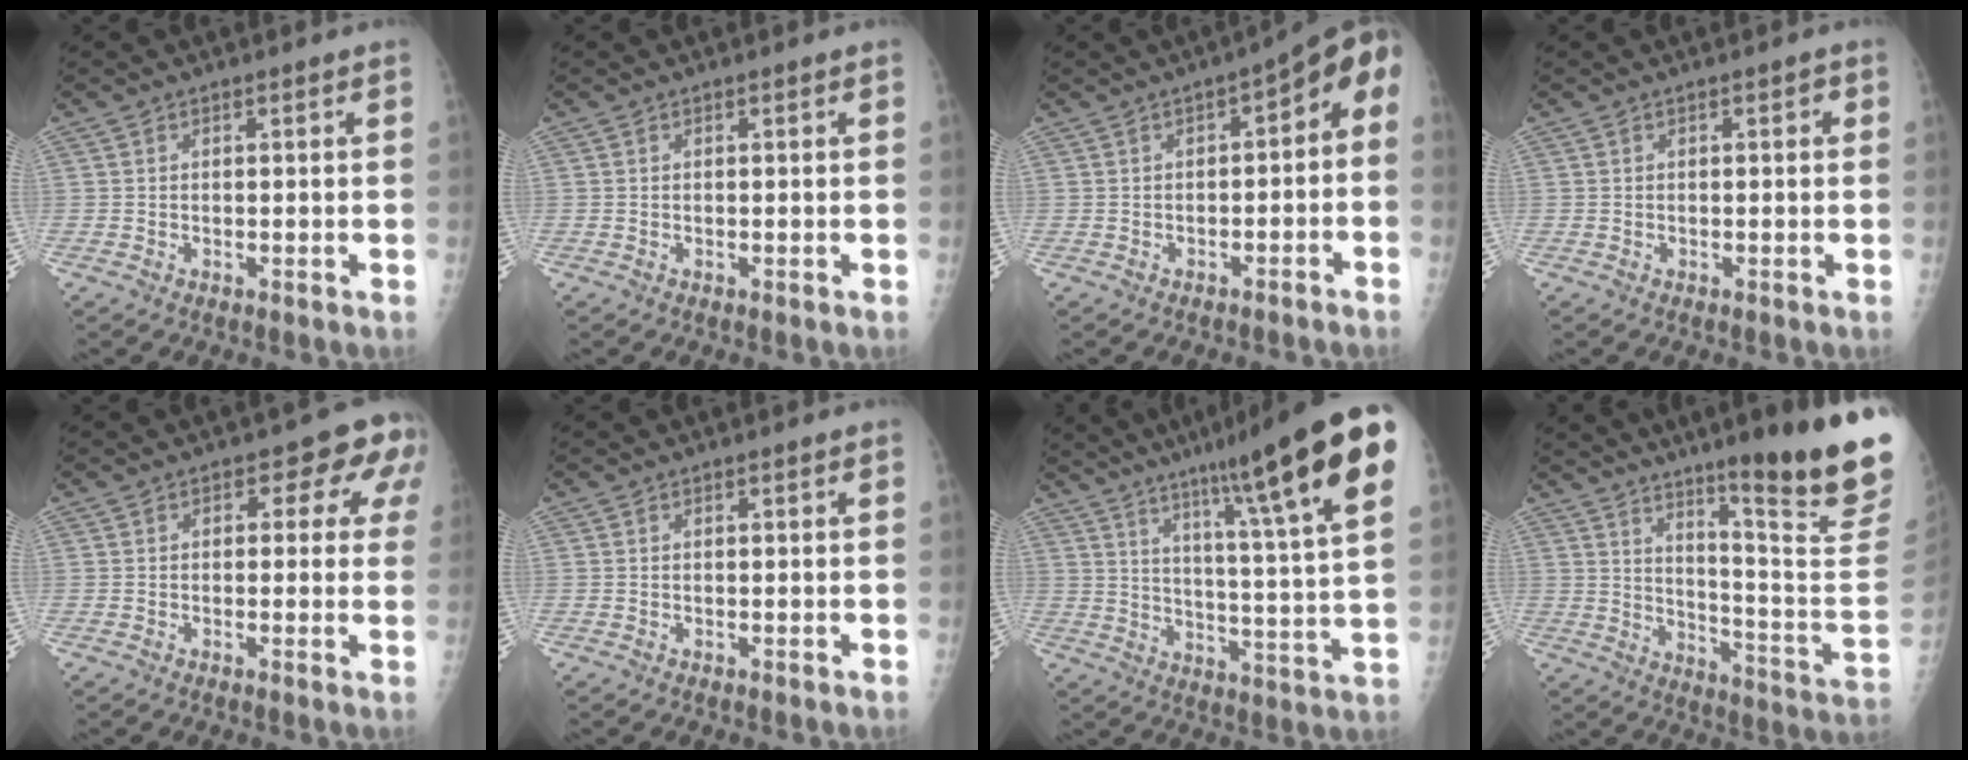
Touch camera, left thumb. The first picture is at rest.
{"total": 0.0}
{"total": 8.2, "force": [-1.3, 4.3, 6.9], "torque": [-0.060, 0.046, -0.025]}
{"total": 0.8, "force": [0.3, 0.4, 0.7], "torque": [-0.005, 0.002, 0.001]}
{"total": 6.7, "force": [2.2, 4.2, 4.8], "torque": [-0.001, 0.003, 0.012]}
{"total": 0.0}
{"total": 23.3, "force": [13.8, 1.6, 18.8], "torque": [-0.263, -0.042, 0.191]}
{"total": 24.5, "force": [16.2, 1.6, 18.3], "torque": [-0.233, -0.113, 0.230]}